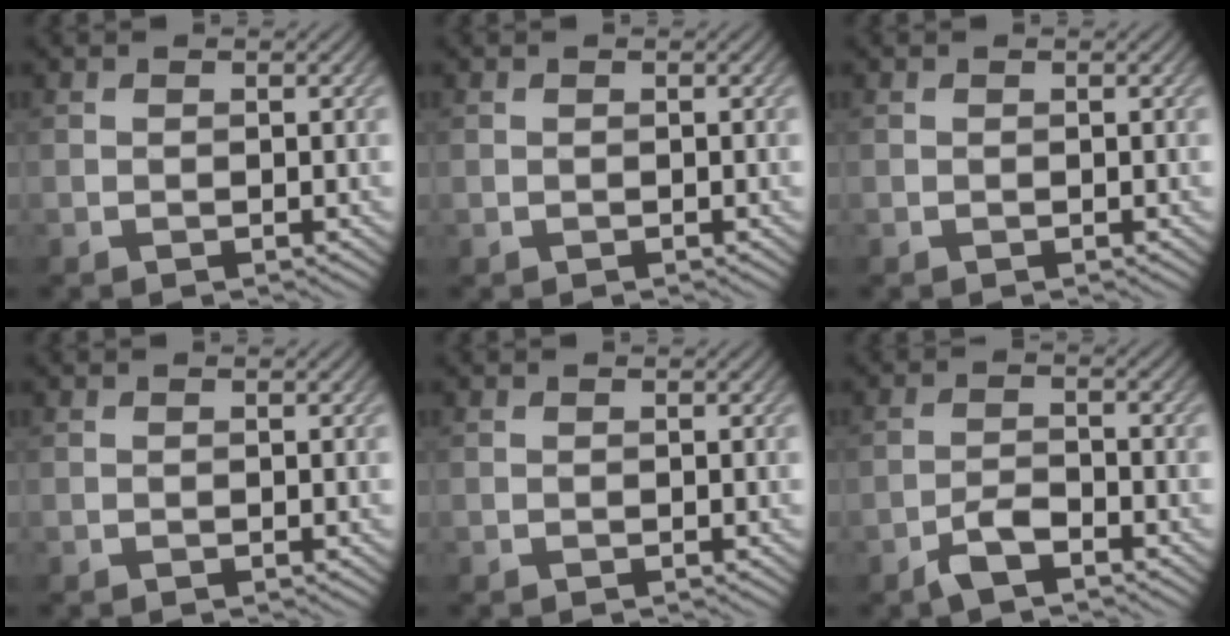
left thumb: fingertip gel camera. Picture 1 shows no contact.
{"total": 0.0}
{"total": 0.0}
{"total": 0.0}
{"total": 0.0}
{"total": 3.4, "force": [-2.6, 0.9, 1.9], "torque": [-0.038, 0.001, -0.058]}